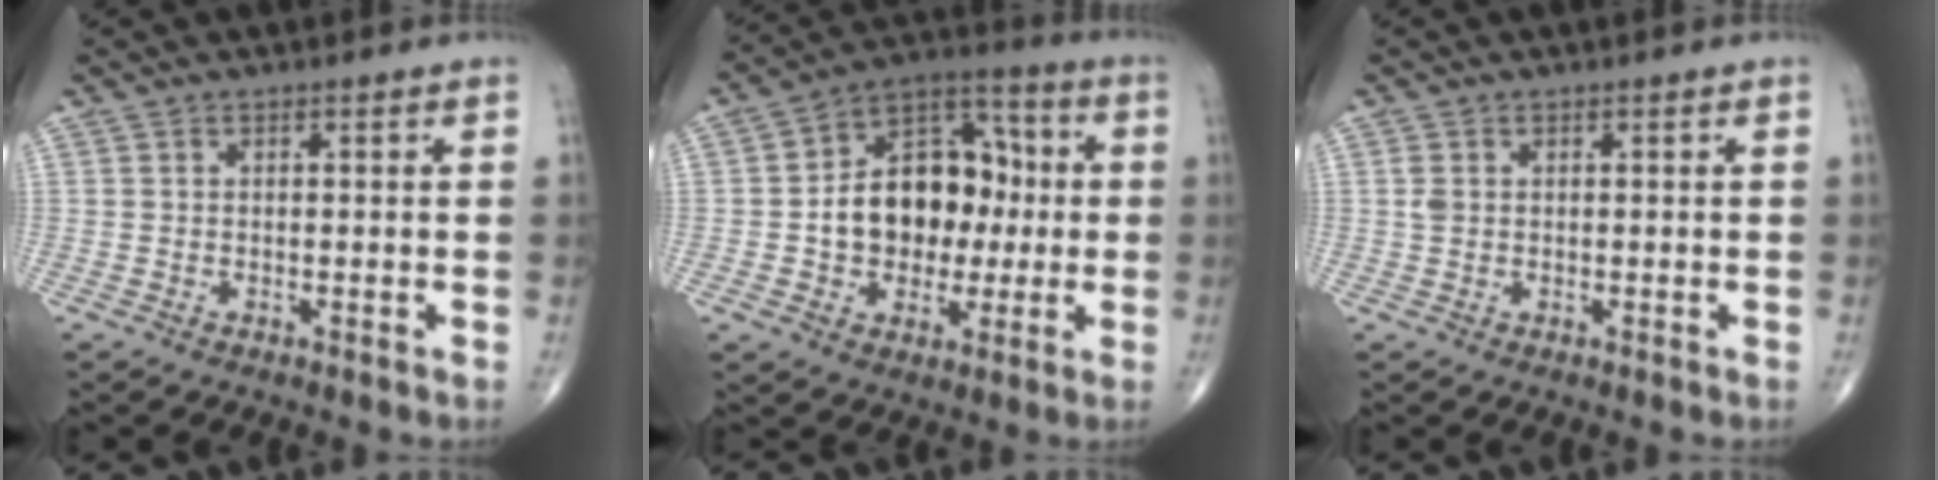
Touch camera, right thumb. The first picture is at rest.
{"total": 17.1, "force": [-0.4, 12.3, 11.9], "torque": [-0.135, 0.038, -0.006]}
{"total": 1.4, "force": [0.2, 1.1, 0.9], "torque": [-0.021, 0.003, 0.007]}